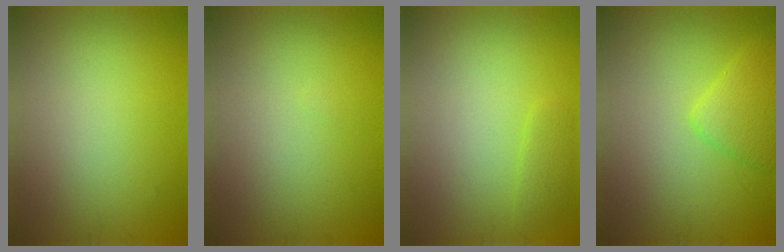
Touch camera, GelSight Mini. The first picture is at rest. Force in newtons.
{"total": 0.0}
{"total": 1.2, "press": 1.2, "slide": 0.2}
{"total": 2.8, "press": 2.8, "slide": 0.1}